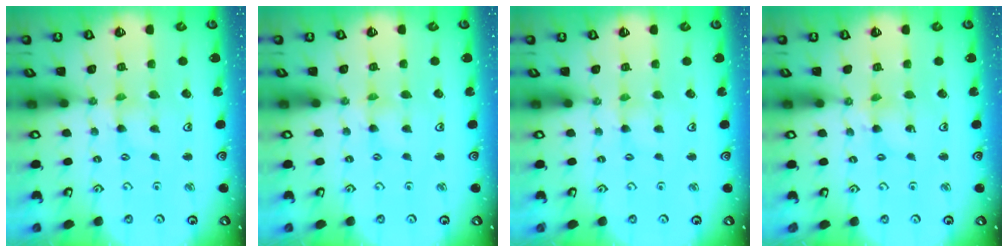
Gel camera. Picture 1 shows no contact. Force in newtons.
{"total": 0.0}
{"total": 0.0}
{"total": 1.4, "press": 1.4, "slide": 0.1}